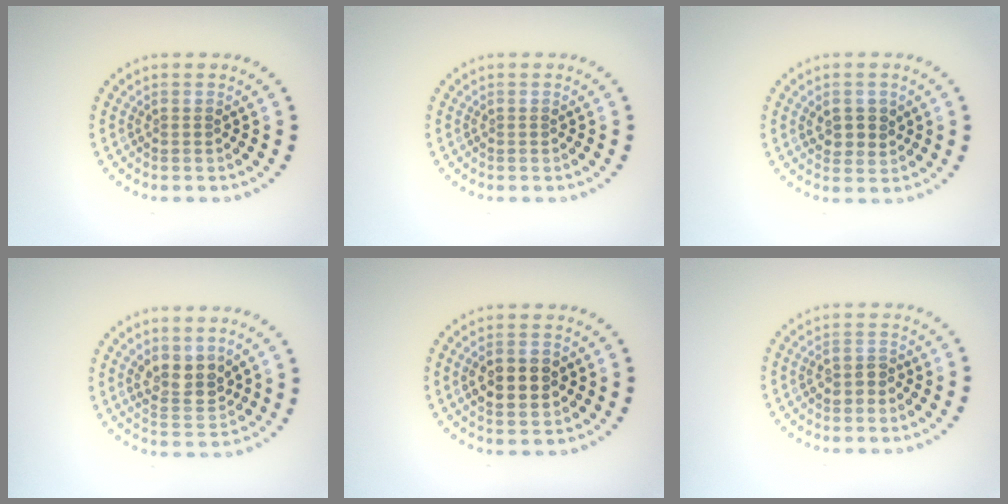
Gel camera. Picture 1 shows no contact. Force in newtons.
{"total": 0.0}
{"total": 2.3, "press": 2.2, "slide": 0.7}
{"total": 3.1, "press": 2.9, "slide": 1.2}
{"total": 4.6, "press": 4.5, "slide": 0.3}
{"total": 1.6, "press": 1.5, "slide": 0.5}